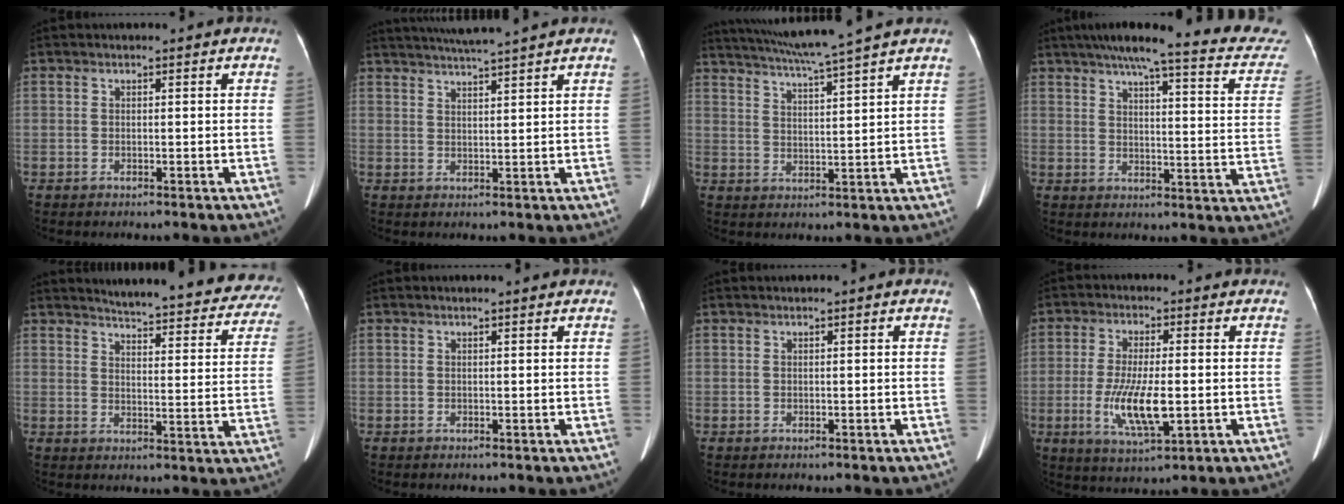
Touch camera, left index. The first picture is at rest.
{"total": 7.4, "force": [6.6, -1.5, 3.0], "torque": [-0.051, 0.012, 0.101]}
{"total": 11.1, "force": [9.5, -2.2, 5.3], "torque": [-0.097, 0.001, 0.149]}
{"total": 24.3, "force": [21.2, 2.7, 11.6], "torque": [-0.158, -0.029, 0.246]}
{"total": 25.7, "force": [23.7, 4.4, 8.7], "torque": [-0.110, -0.072, 0.269]}
{"total": 1.3, "force": [1.2, 0.0, 0.6], "torque": [-0.011, 0.012, 0.017]}
{"total": 0.0}
{"total": 8.7, "force": [-1.6, 2.0, 8.3], "torque": [-0.170, -0.016, -0.026]}